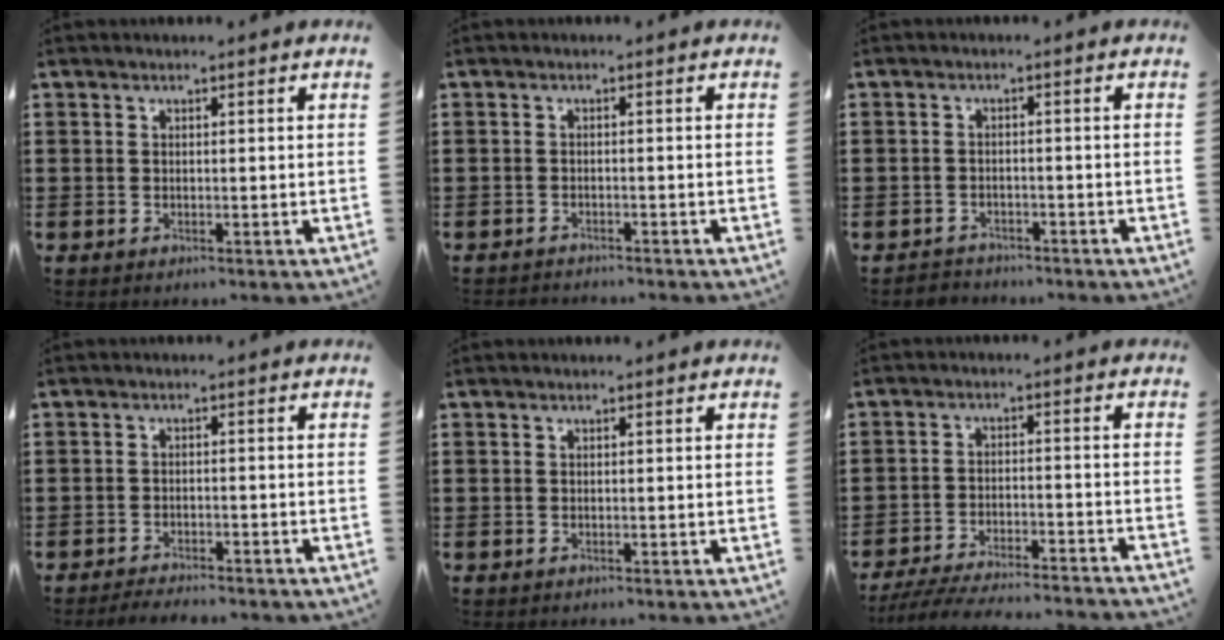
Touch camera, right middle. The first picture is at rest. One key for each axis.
{"total": 1.0, "fx": -1.0, "fy": 0.0, "fz": 0.0, "tx": -0.003, "ty": 0.001, "tz": -0.021}
{"total": 1.8, "fx": -1.7, "fy": 0.5, "fz": -0.3, "tx": 0.000, "ty": 0.002, "tz": -0.042}
{"total": 2.5, "fx": -2.5, "fy": 0.1, "fz": 0.3, "tx": -0.009, "ty": 0.001, "tz": -0.051}
{"total": 0.0}
{"total": 5.8, "fx": -5.5, "fy": 0.2, "fz": 1.8, "tx": -0.039, "ty": -0.006, "tz": -0.109}